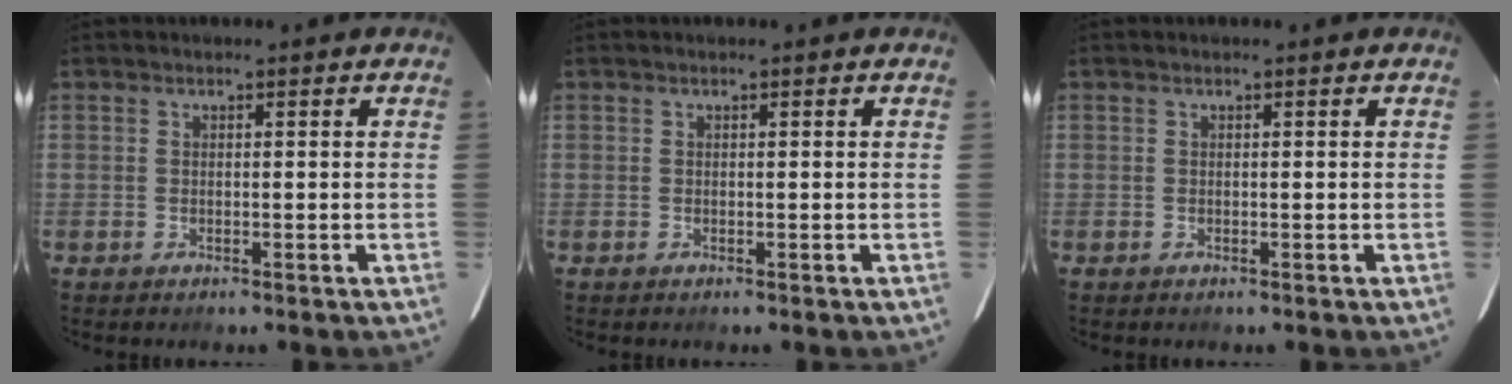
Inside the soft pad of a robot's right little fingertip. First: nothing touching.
{"total": 0.0}
{"total": 0.0}